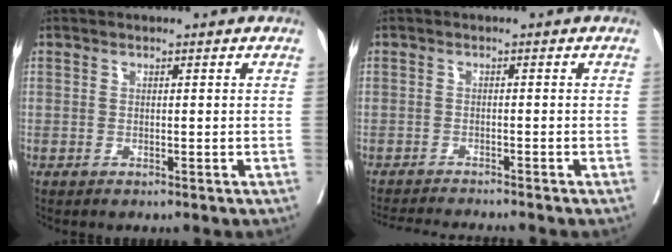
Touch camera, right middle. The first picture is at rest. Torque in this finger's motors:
{"motor_torque": [0.51, -0.57, 0.02, 0.00]}